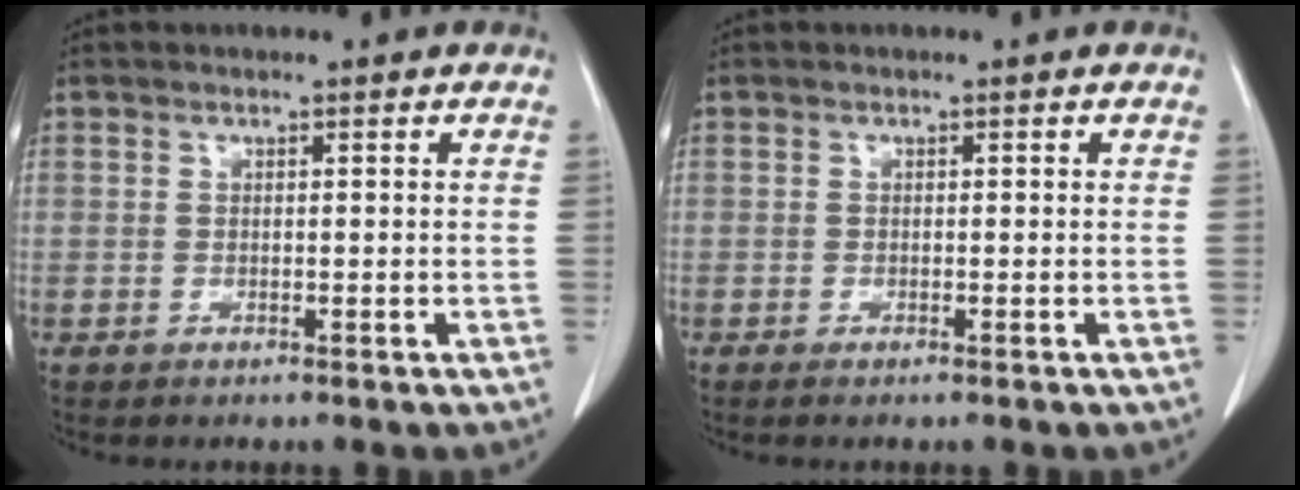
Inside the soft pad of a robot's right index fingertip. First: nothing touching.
{"total": 0.6, "force": [-0.4, 0.0, 0.4], "torque": [-0.009, -0.001, -0.008]}